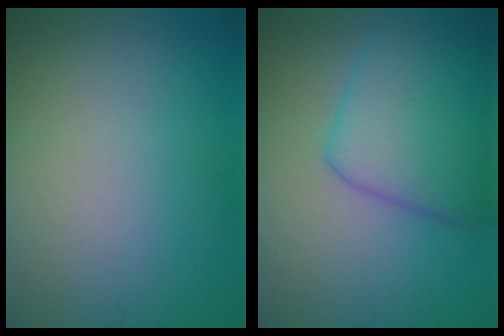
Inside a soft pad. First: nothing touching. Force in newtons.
{"total": 5.8, "press": 5.8, "slide": 0.4}